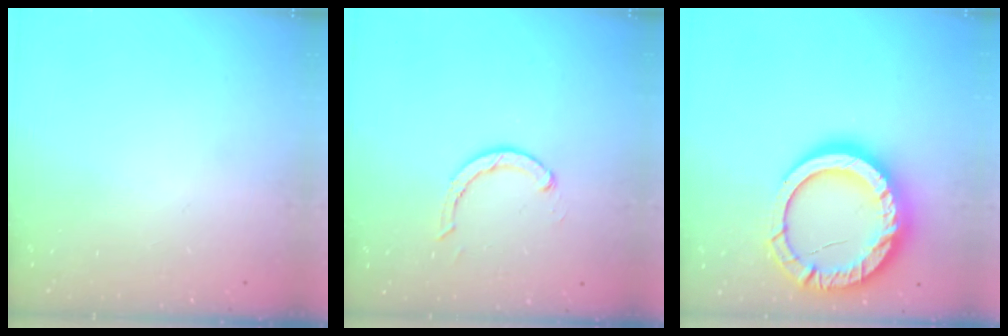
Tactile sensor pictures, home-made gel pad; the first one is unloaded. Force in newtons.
{"total": 2.9, "press": 2.9, "slide": 0.4}
{"total": 24.5, "press": 24.4, "slide": 2.2}